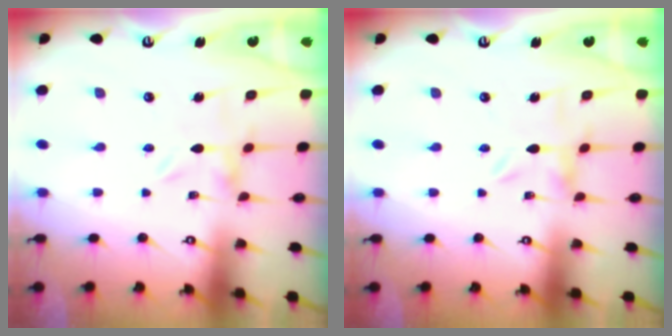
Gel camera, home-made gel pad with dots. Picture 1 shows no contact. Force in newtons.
{"total": 0.0}